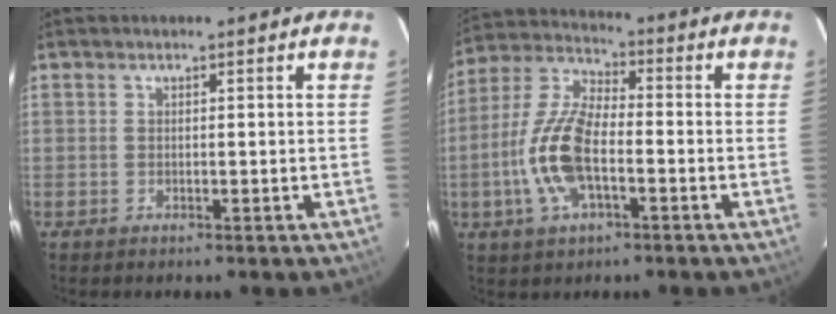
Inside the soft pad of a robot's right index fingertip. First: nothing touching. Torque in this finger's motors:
{"motor_torque": [1.66, -0.48, 0.38, 0.14]}